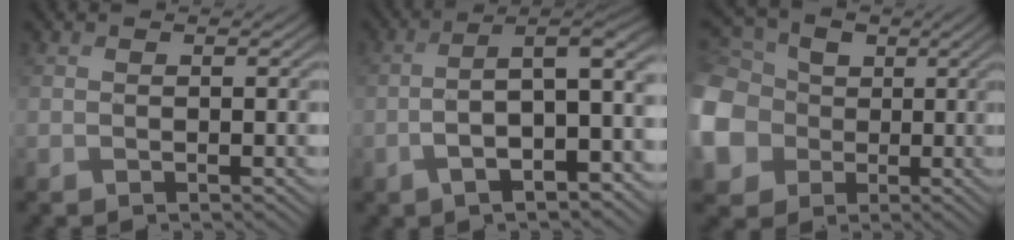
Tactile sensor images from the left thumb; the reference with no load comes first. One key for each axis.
{"total": 10.1, "fx": -2.5, "fy": 3.8, "fz": 9.0, "tx": -0.153, "ty": 0.006, "tz": -0.039}
{"total": 12.7, "fx": -0.5, "fy": 11.1, "fz": 6.2, "tx": -0.229, "ty": -0.022, "tz": -0.020}